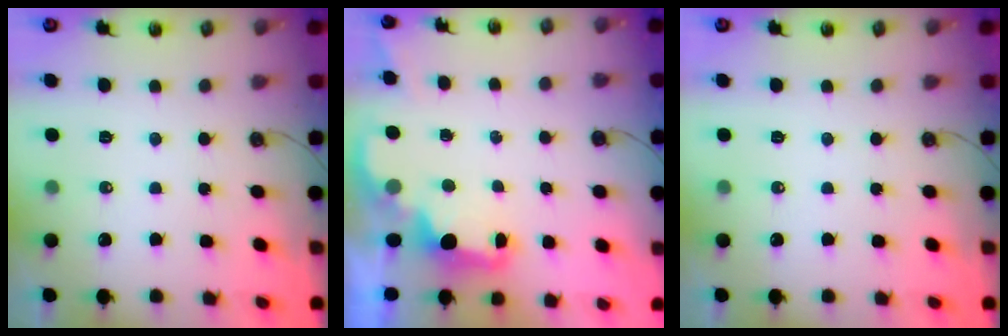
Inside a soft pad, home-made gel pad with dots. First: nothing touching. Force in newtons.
{"total": 2.3, "press": 2.2, "slide": 0.8}
{"total": 0.0}